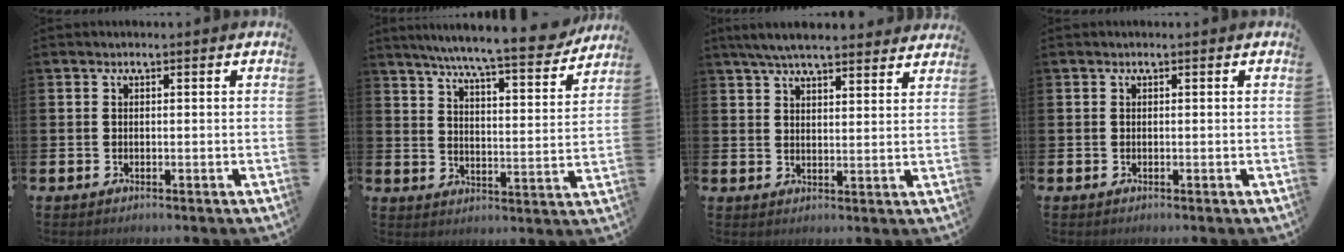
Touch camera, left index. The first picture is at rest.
{"total": 8.4, "force": [7.7, 0.1, 3.4], "torque": [-0.076, -0.057, 0.130]}
{"total": 6.0, "force": [5.6, 1.0, 2.0], "torque": [-0.052, -0.017, 0.102]}
{"total": 0.0}